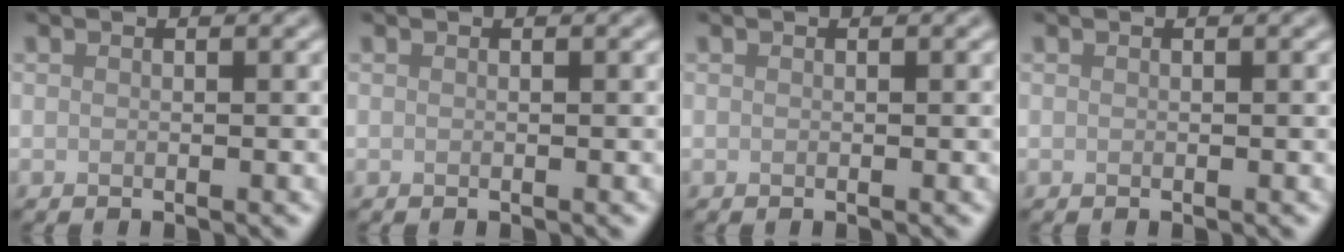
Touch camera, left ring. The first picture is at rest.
{"total": 0.0}
{"total": 0.0}
{"total": 0.0}